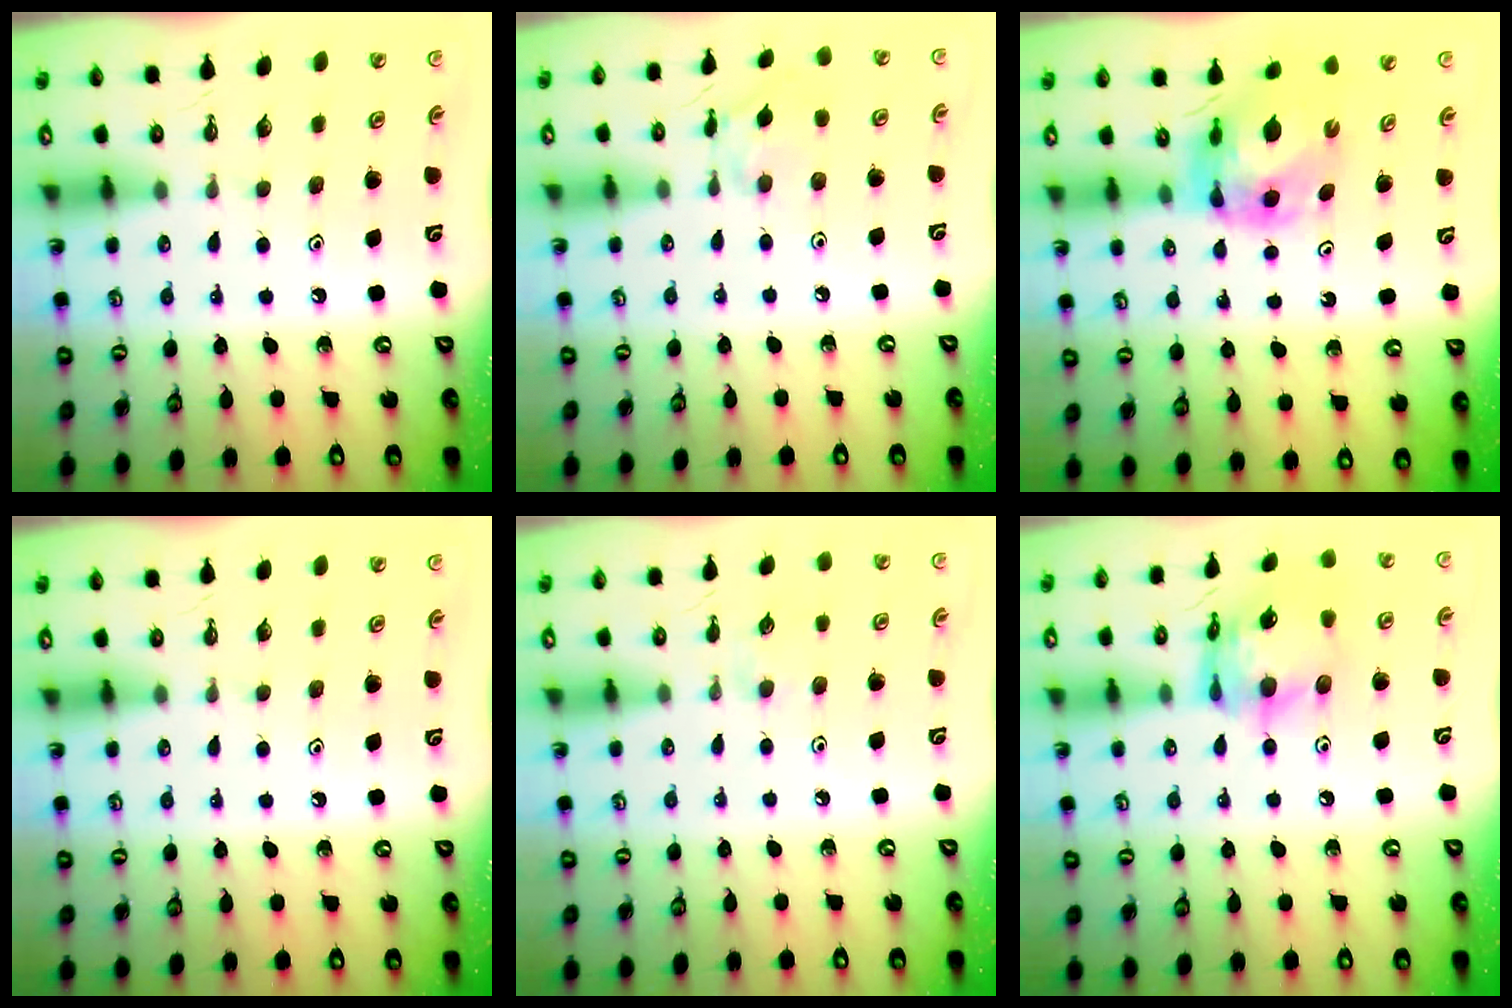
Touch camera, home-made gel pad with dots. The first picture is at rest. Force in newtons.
{"total": 8.2, "press": 8.2, "slide": 0.5}
{"total": 7.0, "press": 7.0, "slide": 0.7}
{"total": 0.0}
{"total": 2.6, "press": 2.6, "slide": 0.4}
{"total": 15.0, "press": 15.0, "slide": 1.4}